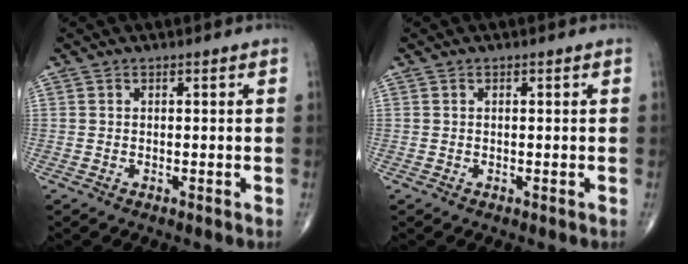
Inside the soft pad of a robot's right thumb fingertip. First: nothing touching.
{"total": 0.0}